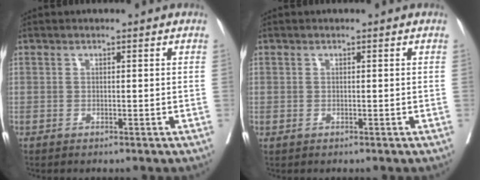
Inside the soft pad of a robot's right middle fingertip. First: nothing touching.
{"total": 0.0}